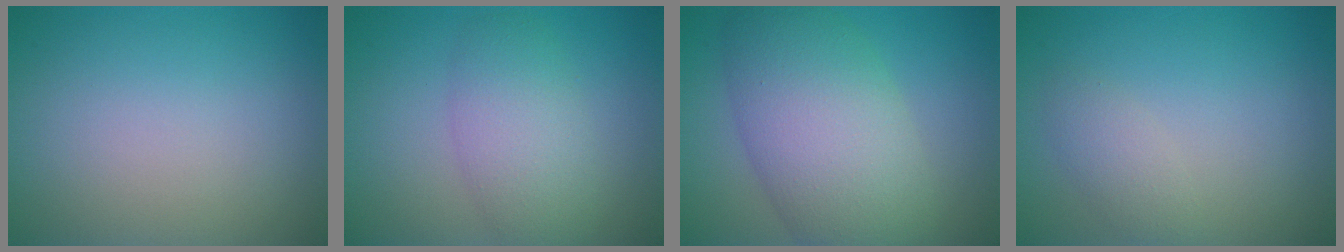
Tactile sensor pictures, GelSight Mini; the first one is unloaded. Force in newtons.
{"total": 4.3, "press": 4.3, "slide": 0.3}
{"total": 9.4, "press": 9.4, "slide": 0.2}
{"total": 1.7, "press": 1.7, "slide": 0.1}